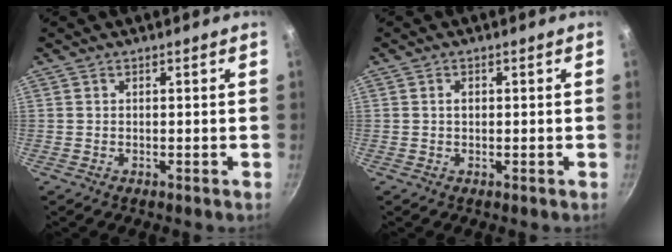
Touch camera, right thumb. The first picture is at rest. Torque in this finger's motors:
{"motor_torque": [-0.40, 0.46, 0.18, 0.08, 0.08]}